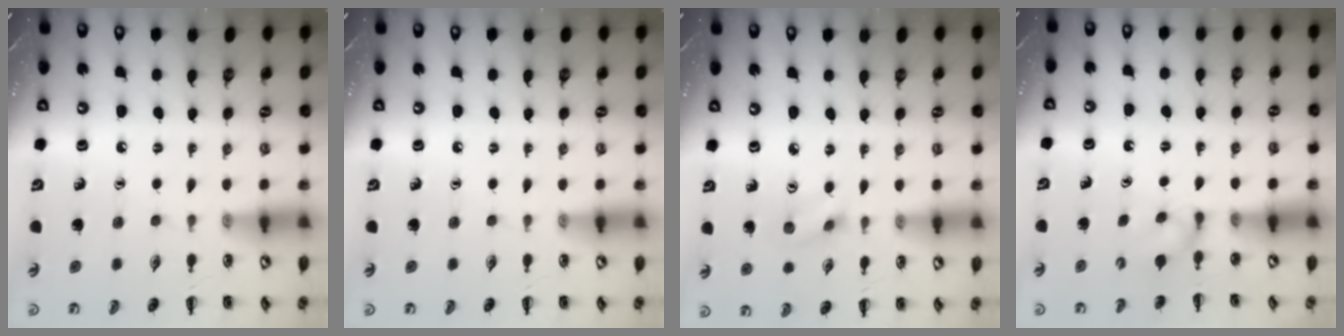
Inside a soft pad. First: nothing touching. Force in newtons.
{"total": 0.0}
{"total": 4.3, "press": 4.1, "slide": 1.3}
{"total": 2.5, "press": 2.3, "slide": 1.0}